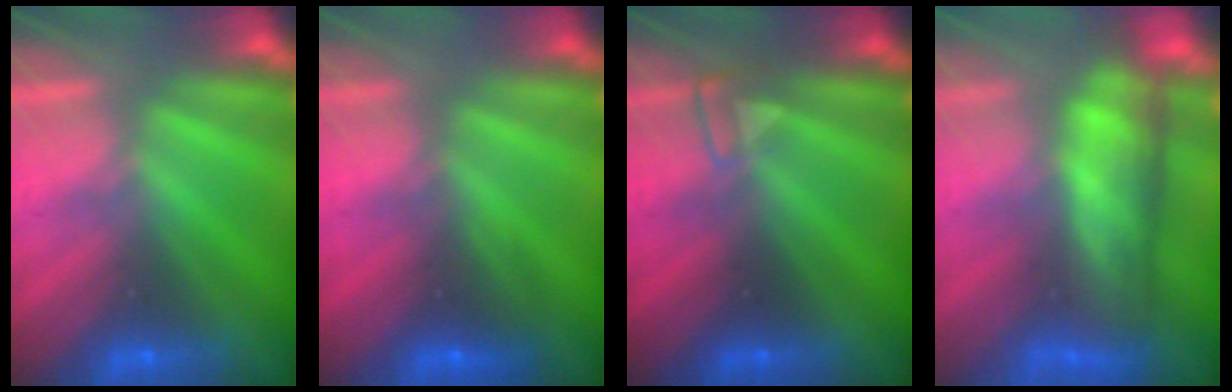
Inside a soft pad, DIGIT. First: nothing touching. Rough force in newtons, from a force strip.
{"total": 2.5}
{"total": 3.3}
{"total": 6.2}